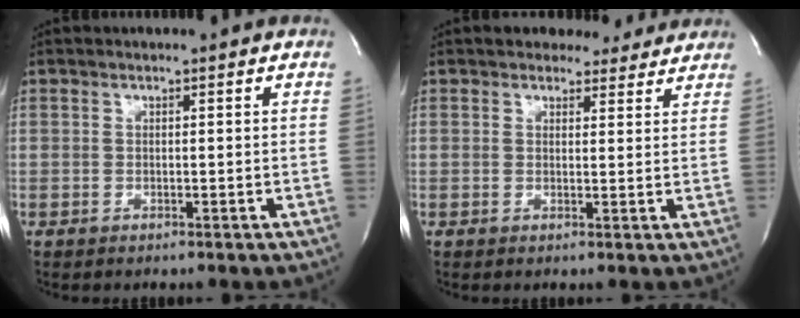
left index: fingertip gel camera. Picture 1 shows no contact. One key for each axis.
{"total": 4.4, "fx": 3.9, "fy": 1.9, "fz": 0.3, "tx": 0.004, "ty": -0.001, "tz": 0.038}